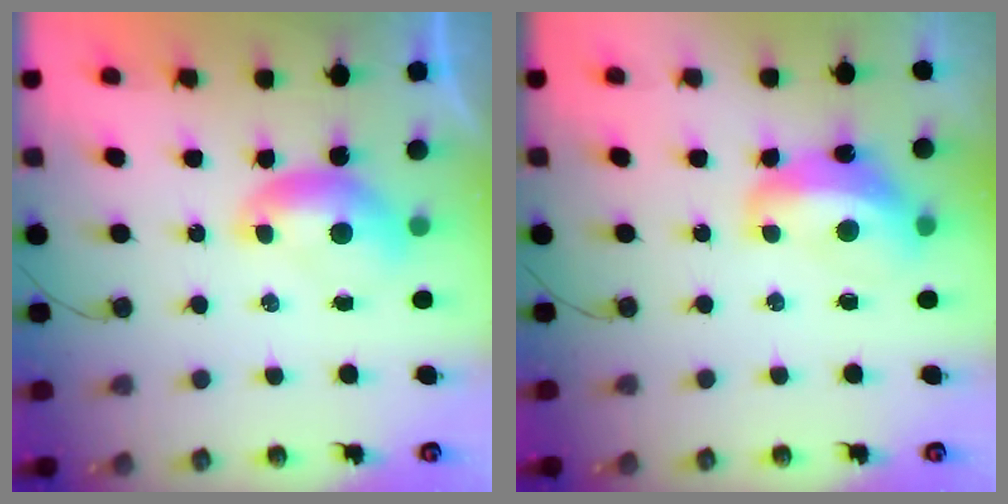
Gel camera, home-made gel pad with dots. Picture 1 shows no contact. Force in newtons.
{"total": 7.2, "press": 7.2, "slide": 0.8}